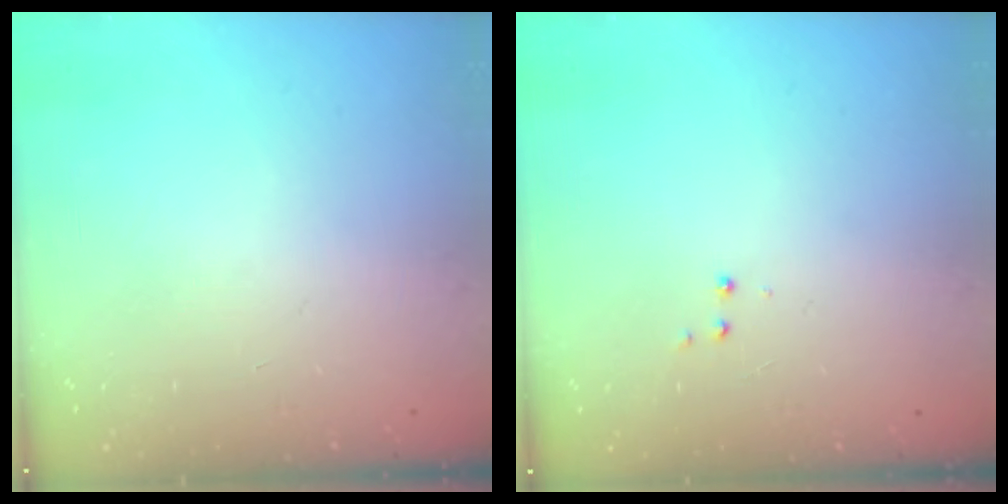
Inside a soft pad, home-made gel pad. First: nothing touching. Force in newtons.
{"total": 3.3, "press": 3.3, "slide": 0.7}